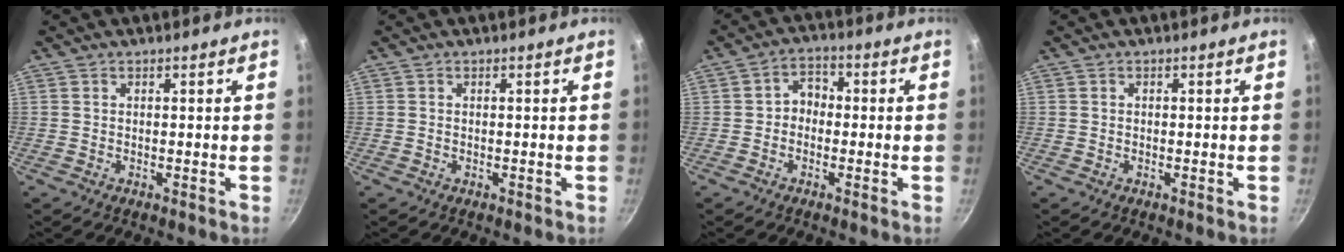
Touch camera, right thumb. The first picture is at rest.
{"total": 0.0}
{"total": 4.3, "force": [-0.6, 3.6, 2.4], "torque": [-0.011, 0.018, -0.021]}
{"total": 0.0}